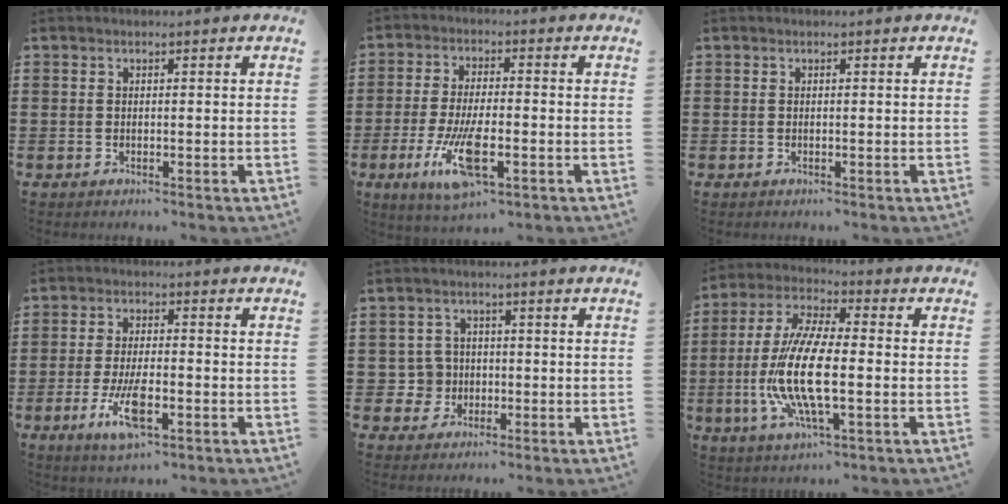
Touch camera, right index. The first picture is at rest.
{"total": 9.8, "force": [-3.6, 3.0, 8.6], "torque": [-0.188, -0.014, -0.066]}
{"total": 0.0}
{"total": 7.4, "force": [-2.8, 2.3, 6.5], "torque": [-0.145, -0.014, -0.054]}
{"total": 3.9, "force": [-0.6, 3.8, 0.8], "torque": [-0.039, 0.007, -0.016]}
{"total": 12.1, "force": [-2.5, 3.9, 11.2], "torque": [-0.255, -0.015, -0.054]}